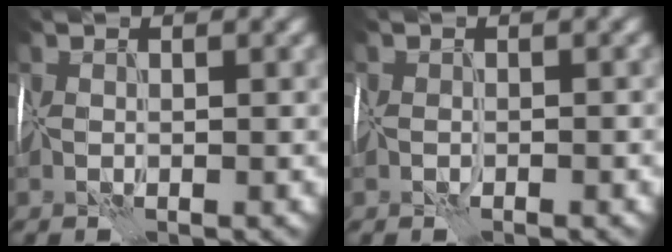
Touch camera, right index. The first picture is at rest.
{"total": 1.3, "force": [-0.7, 0.8, 0.6], "torque": [0.000, -0.006, -0.009]}